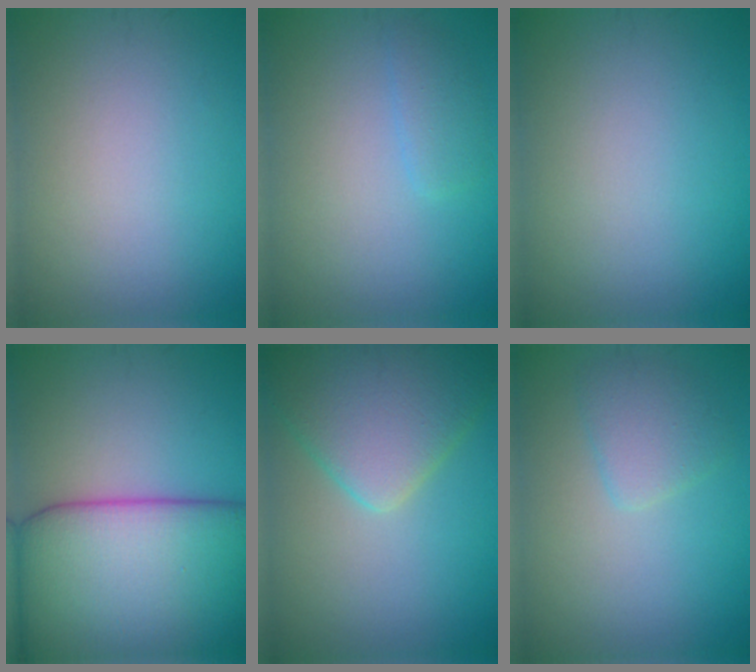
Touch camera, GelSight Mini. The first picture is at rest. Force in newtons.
{"total": 1.6, "press": 1.6, "slide": 0.0}
{"total": 0.0}
{"total": 16.8, "press": 16.8, "slide": 0.9}
{"total": 6.7, "press": 6.7, "slide": 0.3}
{"total": 2.4, "press": 2.4, "slide": 0.3}